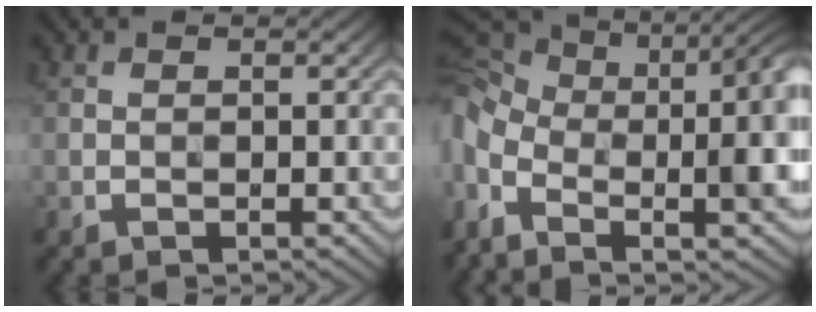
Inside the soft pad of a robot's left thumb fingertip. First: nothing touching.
{"total": 18.1, "force": [-4.0, 9.6, 14.7], "torque": [-0.294, -0.044, -0.022]}